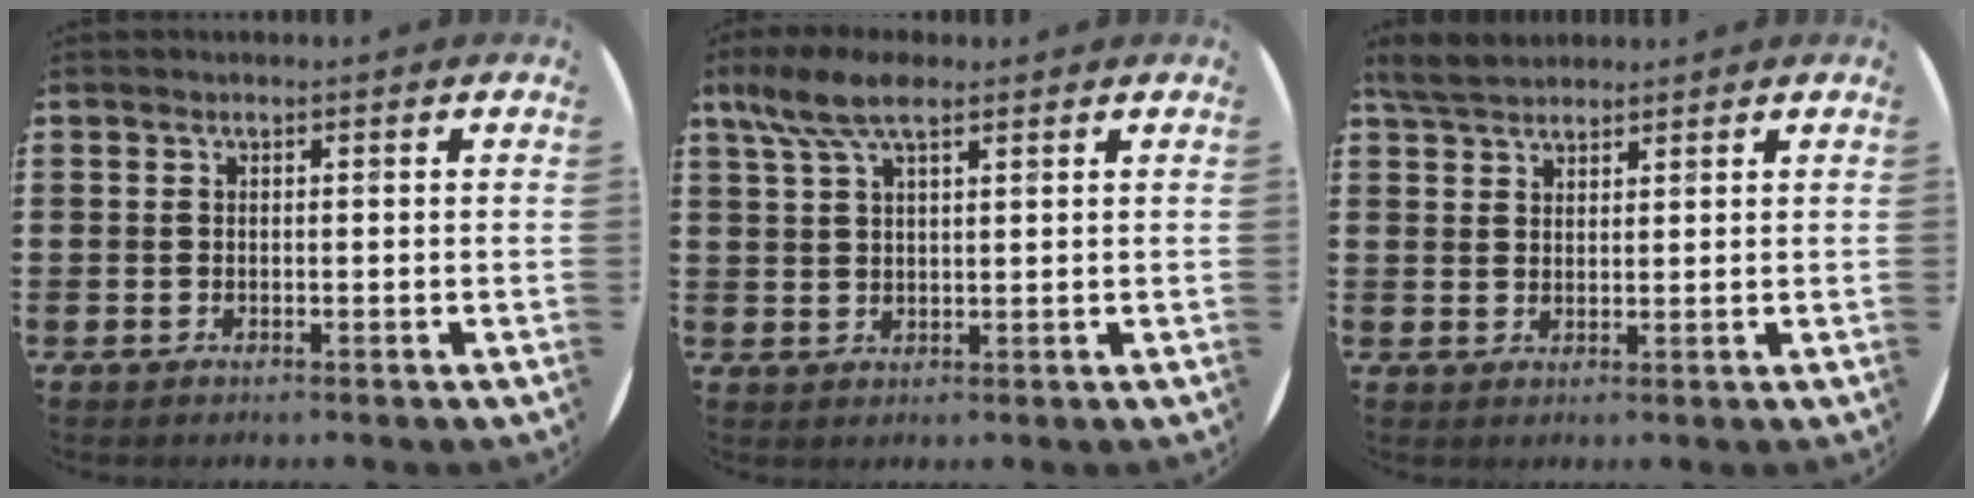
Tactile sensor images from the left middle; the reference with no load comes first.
{"total": 6.7, "force": [4.4, 2.4, 4.5], "torque": [-0.098, 0.002, 0.080]}
{"total": 4.1, "force": [3.7, 1.3, 1.1], "torque": [-0.031, -0.001, 0.072]}